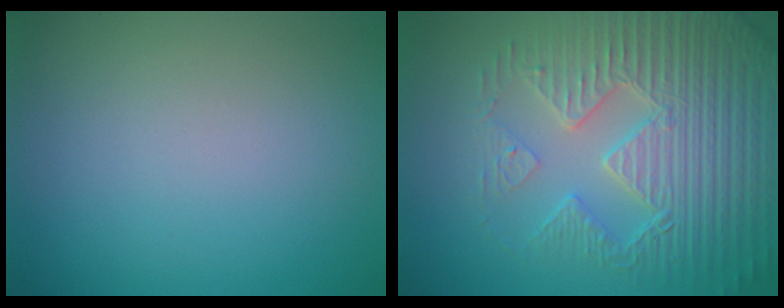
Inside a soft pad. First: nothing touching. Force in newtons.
{"total": 7.2, "press": 5.8, "slide": 4.2}